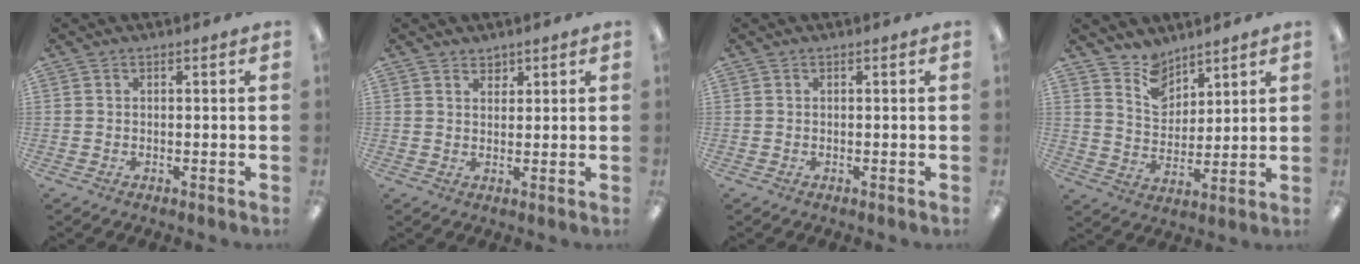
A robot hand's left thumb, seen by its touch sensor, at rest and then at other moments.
{"total": 2.1, "force": [1.8, 1.2, 0.2], "torque": [0.002, -0.007, 0.033]}
{"total": 0.0}
{"total": 8.2, "force": [6.9, 4.4, 1.1], "torque": [-0.029, -0.045, 0.131]}